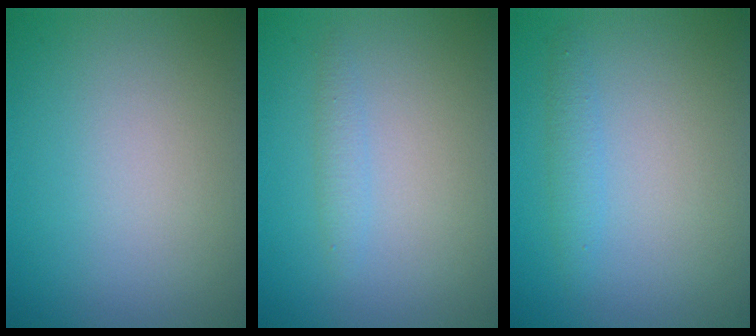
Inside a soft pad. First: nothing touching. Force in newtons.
{"total": 1.1, "press": 1.1, "slide": 0.0}
{"total": 1.3, "press": 1.3, "slide": 0.0}